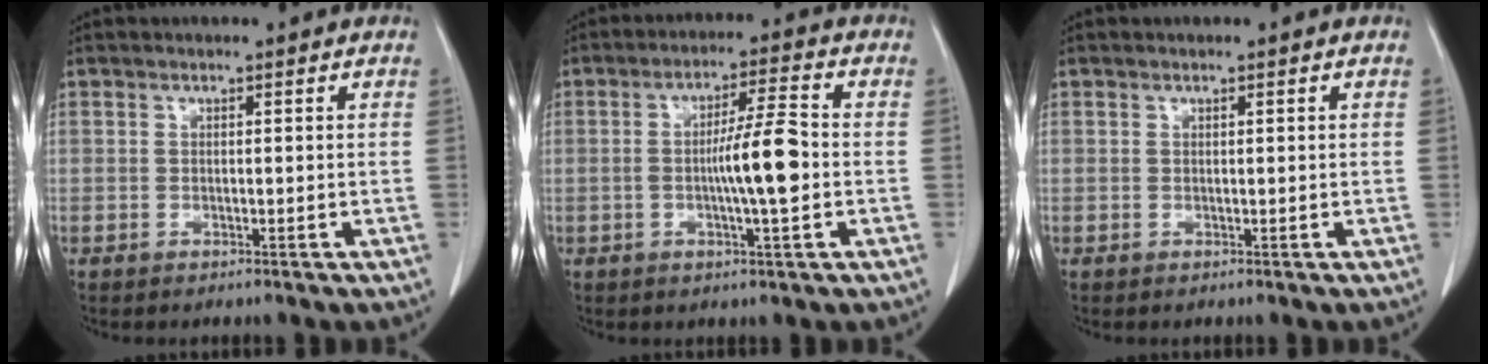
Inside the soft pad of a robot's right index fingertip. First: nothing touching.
{"total": 8.1, "force": [-1.0, 0.3, 8.0], "torque": [-0.137, 0.004, -0.021]}
{"total": 0.0}